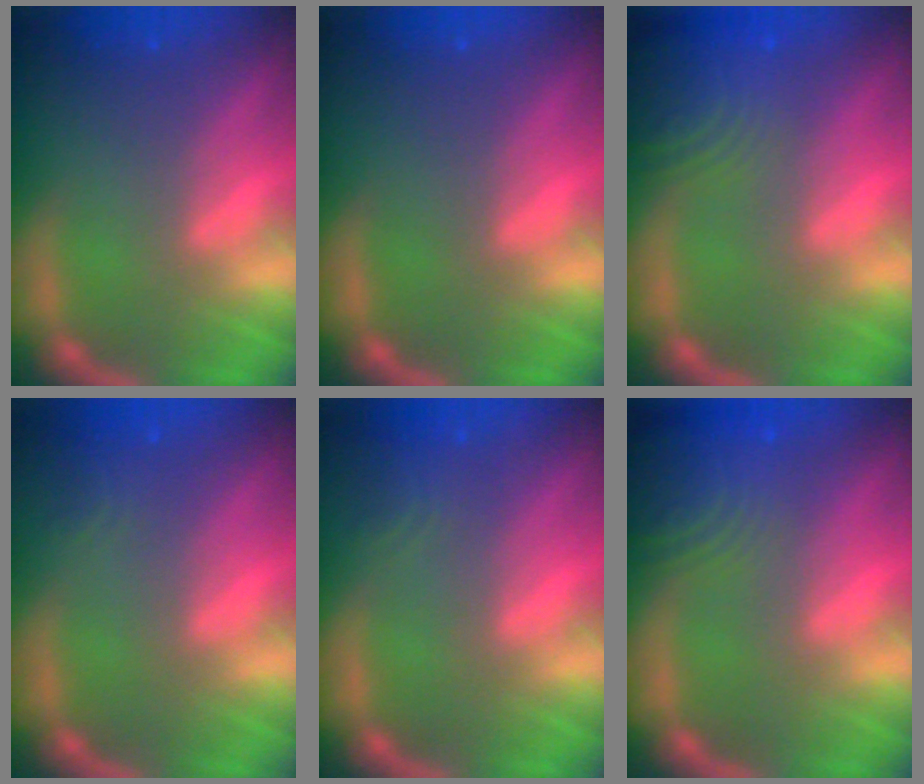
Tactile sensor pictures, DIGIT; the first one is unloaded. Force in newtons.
{"total": 0.0}
{"total": 7.4}
{"total": 1.4}
{"total": 1.9}
{"total": 7.4}